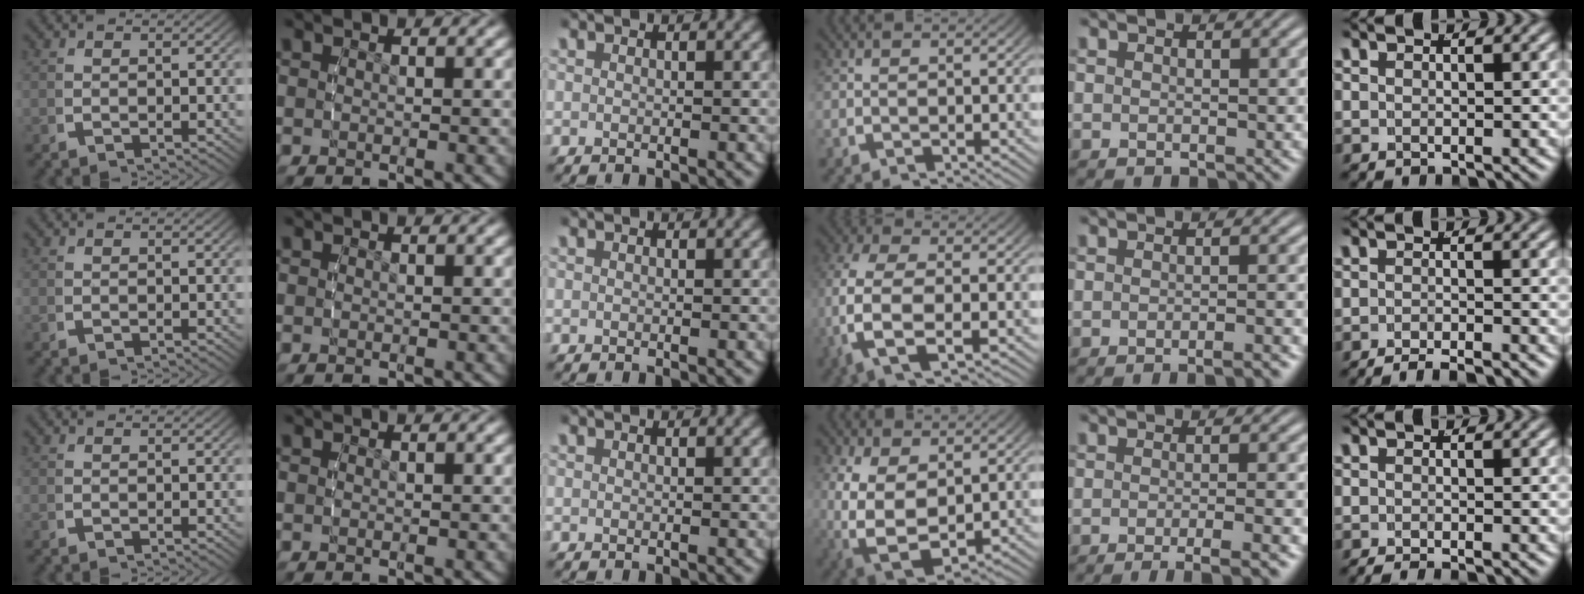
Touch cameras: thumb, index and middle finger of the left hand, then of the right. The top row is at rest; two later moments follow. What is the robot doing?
{"motion": "lift_and_place", "object": "bandage"}